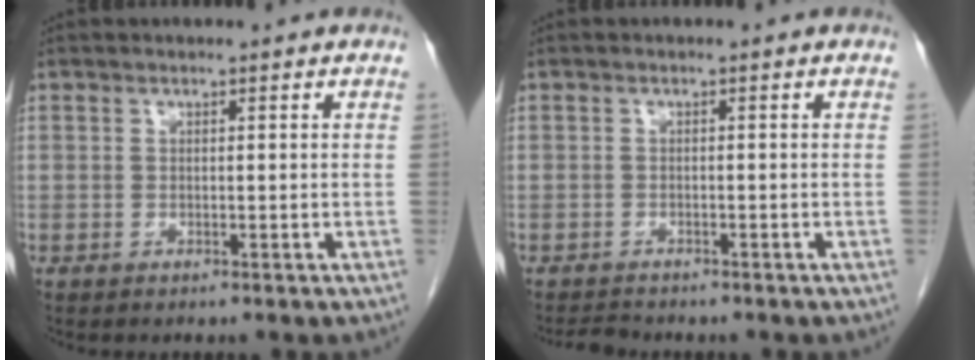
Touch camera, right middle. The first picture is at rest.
{"total": 1.5, "force": [-1.5, 0.2, 0.1], "torque": [-0.008, -0.008, -0.021]}